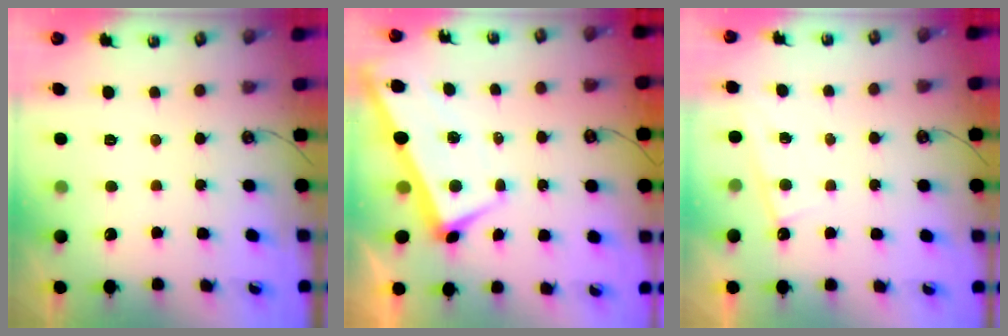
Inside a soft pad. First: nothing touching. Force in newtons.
{"total": 1.6, "press": 1.4, "slide": 0.8}
{"total": 0.7, "press": 0.7, "slide": 0.2}